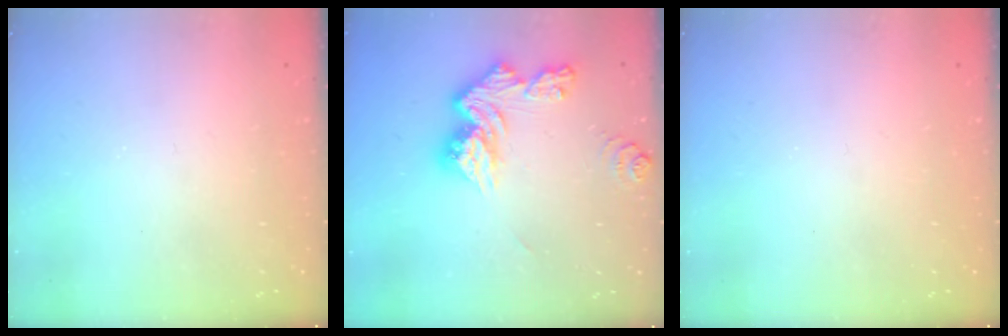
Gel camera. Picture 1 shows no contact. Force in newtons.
{"total": 12.6, "press": 12.6, "slide": 1.3}
{"total": 0.0}